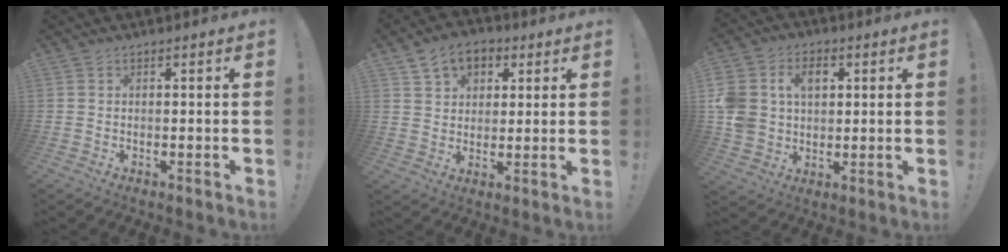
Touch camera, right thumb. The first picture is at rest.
{"total": 9.1, "force": [4.5, 7.0, 3.8], "torque": [-0.057, -0.014, 0.088]}
{"total": 12.5, "force": [3.3, 10.0, 6.7], "torque": [-0.136, -0.005, 0.067]}